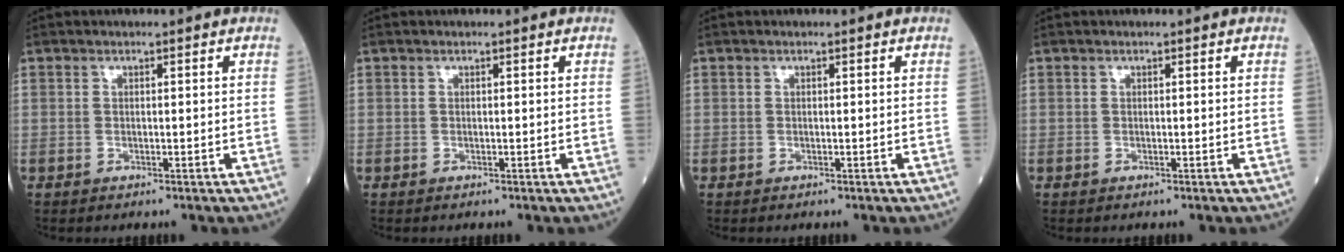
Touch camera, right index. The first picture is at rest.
{"total": 0.0}
{"total": 0.0}
{"total": 0.0}